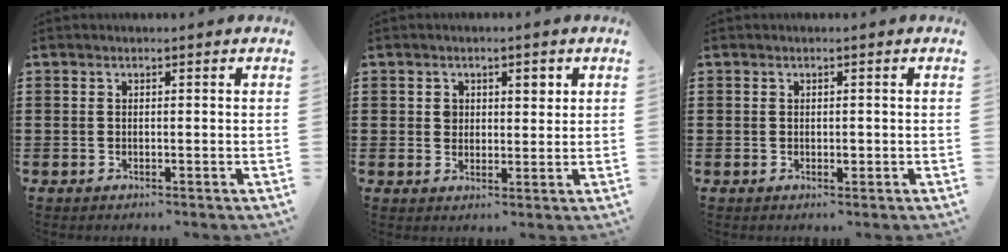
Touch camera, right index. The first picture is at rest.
{"total": 2.6, "force": [0.8, 1.9, 1.5], "torque": [-0.021, 0.003, 0.010]}
{"total": 1.0, "force": [-0.1, 0.5, 0.8], "torque": [-0.016, 0.000, -0.001]}